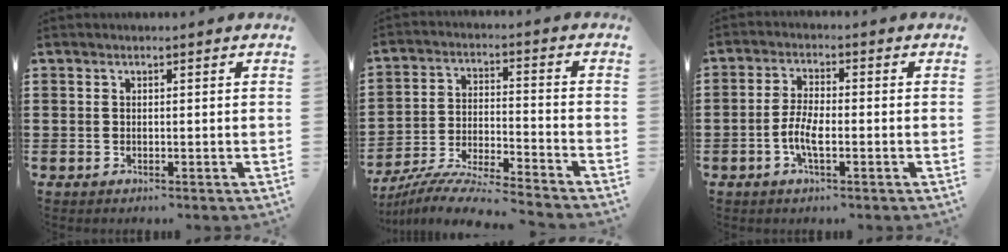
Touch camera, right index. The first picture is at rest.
{"total": 7.9, "force": [-7.6, -0.4, 2.3], "torque": [-0.053, -0.006, -0.152]}
{"total": 4.7, "force": [-1.5, 1.4, 4.2], "torque": [-0.099, -0.006, -0.035]}